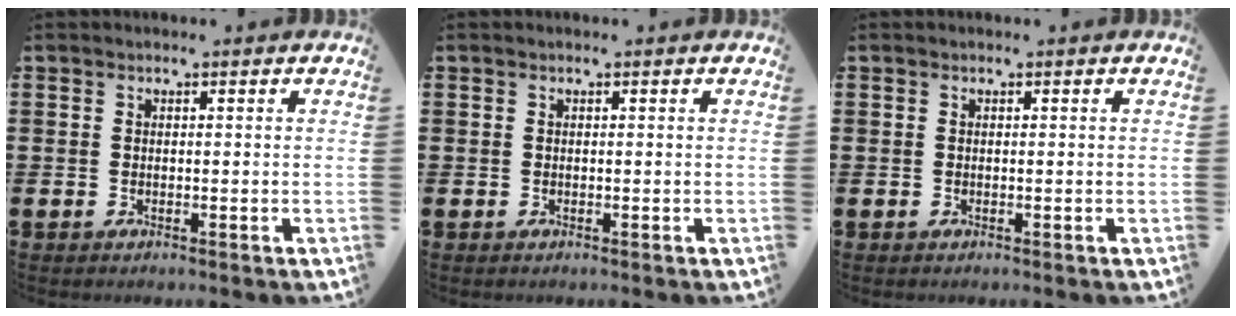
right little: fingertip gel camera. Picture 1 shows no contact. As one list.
[{"total": 0.0}, {"total": 0.0}]